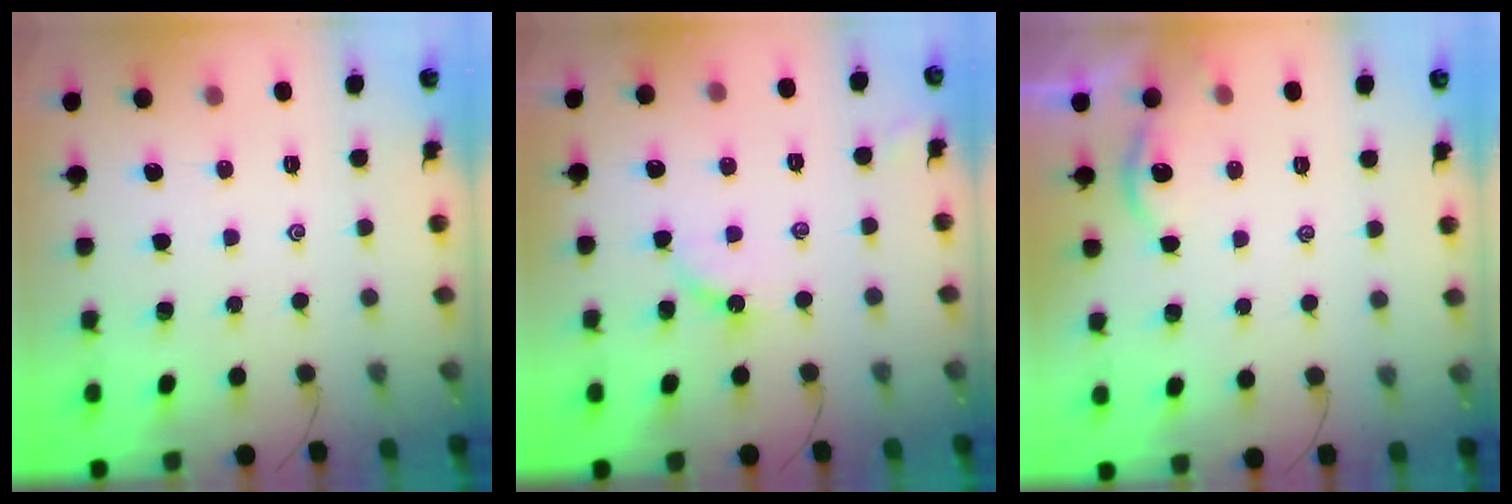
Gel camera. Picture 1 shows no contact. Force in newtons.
{"total": 5.0, "press": 5.0, "slide": 0.6}
{"total": 2.4, "press": 2.4, "slide": 0.1}